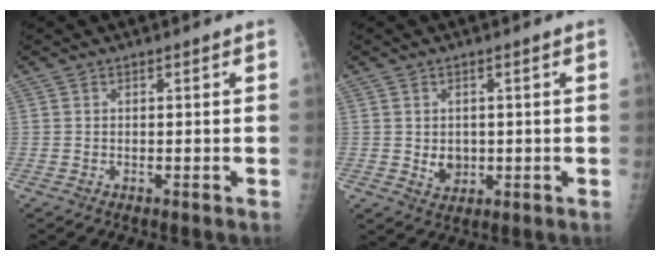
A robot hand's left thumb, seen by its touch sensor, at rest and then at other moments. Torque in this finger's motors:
{"motor_torque": [-0.09, -0.01, 0.05, 0.03, 0.00]}